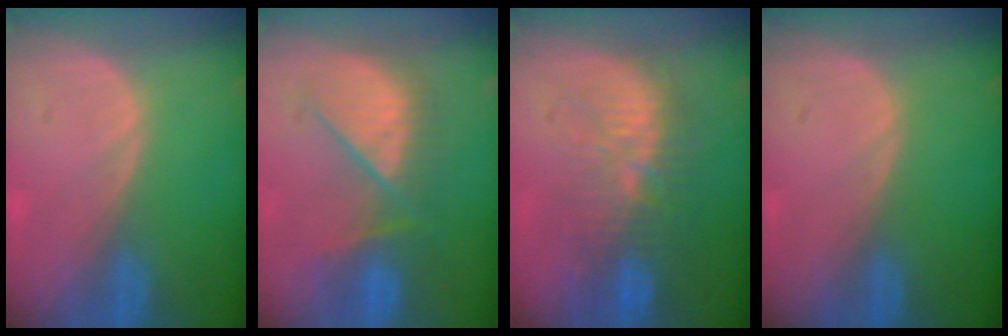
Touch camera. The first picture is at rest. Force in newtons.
{"total": 8.4, "press": 8.4, "slide": 0.6}
{"total": 9.6, "press": 9.0, "slide": 3.5}
{"total": 0.0}